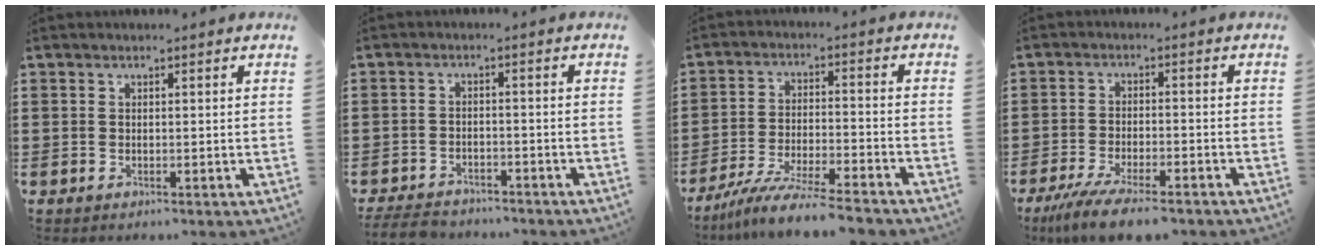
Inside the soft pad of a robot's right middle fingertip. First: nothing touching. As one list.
[{"total": 4.2, "force": [-4.0, 1.0, 0.6], "torque": [-0.025, 0.000, -0.086]}, {"total": 7.7, "force": [-7.0, -0.2, 3.2], "torque": [-0.068, -0.009, -0.134]}, {"total": 6.0, "force": [-4.9, 0.6, 3.4], "torque": [-0.081, -0.015, -0.095]}]